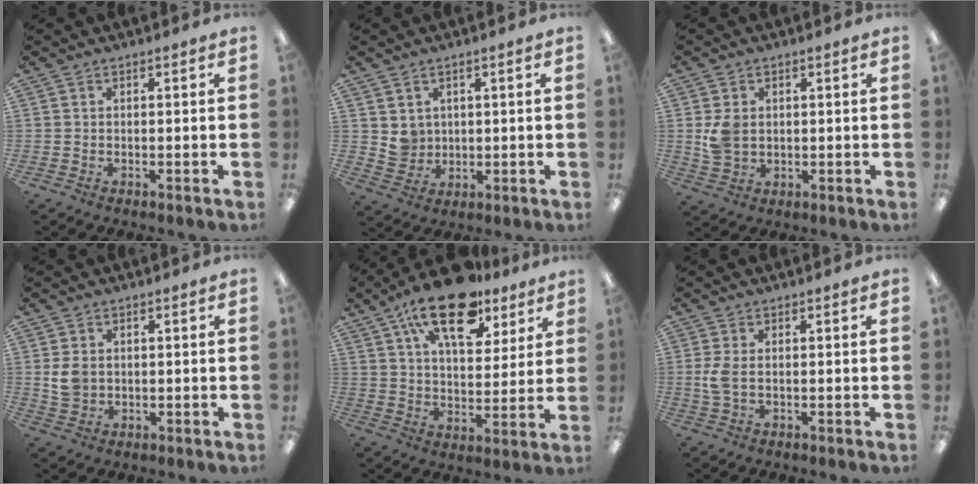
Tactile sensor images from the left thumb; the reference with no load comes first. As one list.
[{"total": 4.5, "force": [2.3, 3.8, 0.4], "torque": [-0.005, -0.008, 0.043]}, {"total": 5.6, "force": [1.0, 4.3, 3.4], "torque": [-0.057, -0.001, 0.018]}, {"total": 4.5, "force": [0.9, 3.6, 2.6], "torque": [-0.050, 0.000, 0.015]}, {"total": 19.8, "force": [13.0, 9.0, 11.8], "torque": [-0.191, -0.061, 0.219]}, {"total": 4.4, "force": [0.2, 2.2, 3.8], "torque": [-0.076, -0.001, -0.001]}]